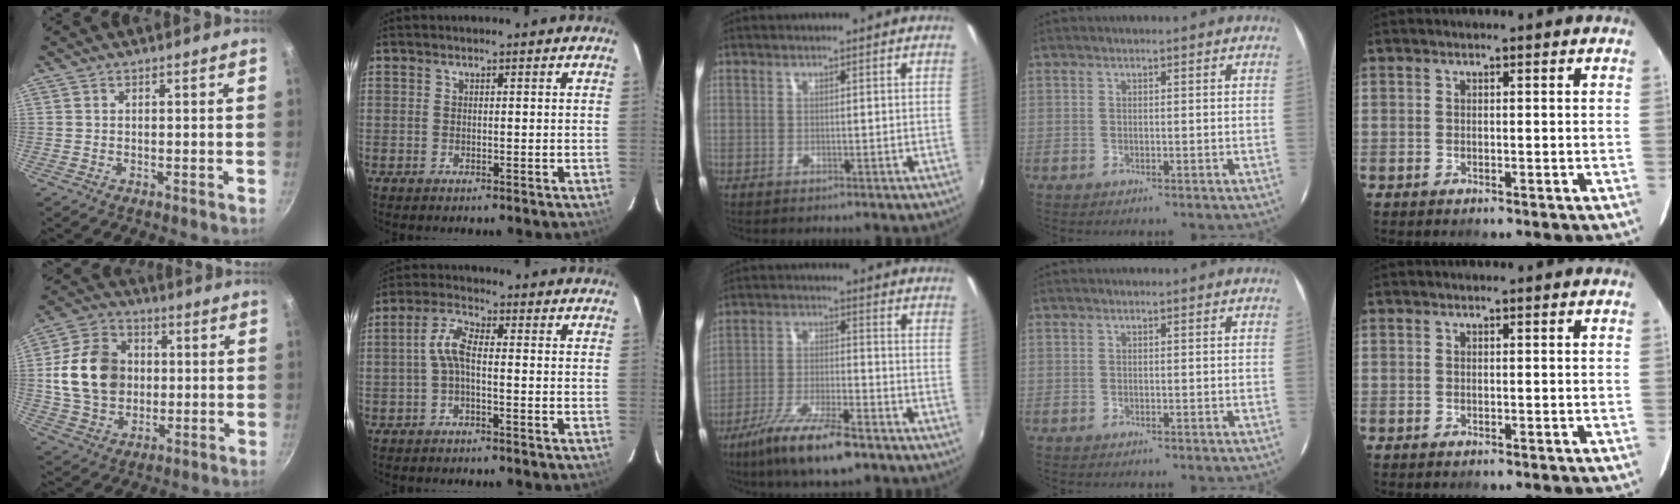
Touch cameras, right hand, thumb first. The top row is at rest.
{"thumb": {"total": 16.0, "force": [1.2, 12.7, 9.7], "torque": [-0.149, 0.013, 0.021]}, "index": {"total": 4.4, "force": [-1.0, 1.4, 4.1], "torque": [-0.092, 0.015, -0.022]}, "middle": {"total": 12.8, "force": [-8.9, 3.1, 8.6], "torque": [-0.183, -0.027, -0.161]}}